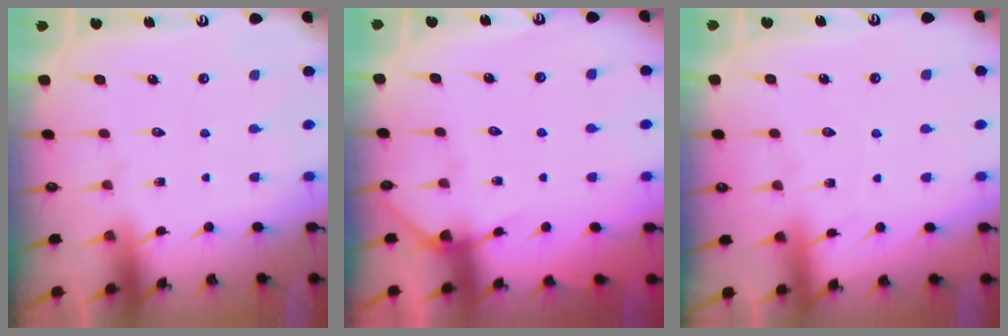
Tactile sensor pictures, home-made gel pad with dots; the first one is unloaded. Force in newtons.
{"total": 4.0, "press": 4.0, "slide": 0.4}
{"total": 3.1, "press": 3.1, "slide": 0.4}